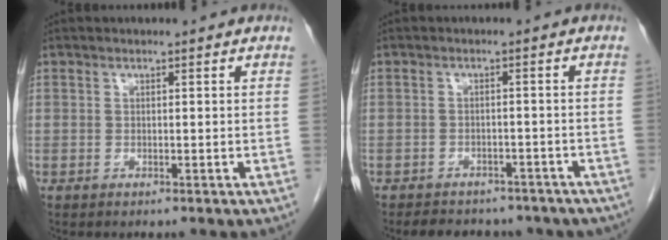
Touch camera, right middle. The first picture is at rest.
{"total": 13.0, "force": [-10.7, 5.9, 4.3], "torque": [-0.069, 0.005, -0.114]}